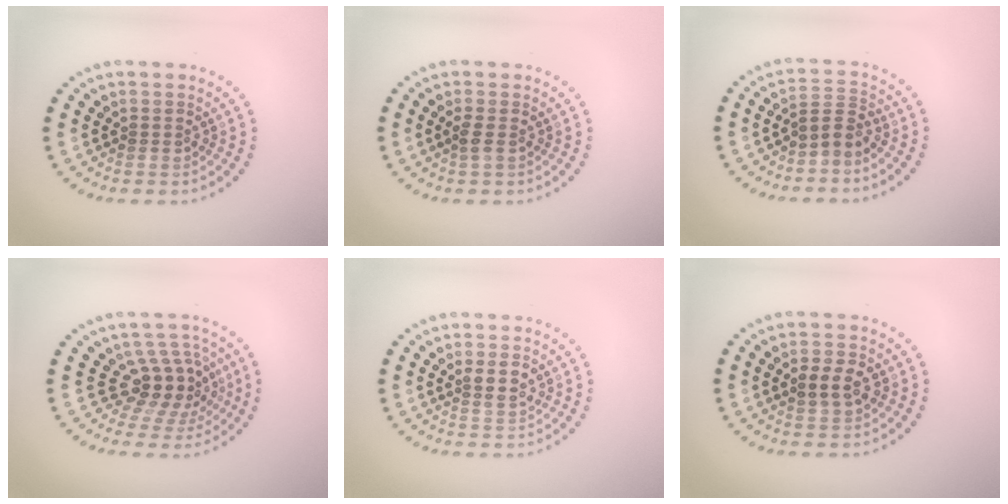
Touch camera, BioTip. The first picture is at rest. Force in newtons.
{"total": 1.0, "press": 0.9, "slide": 0.5}
{"total": 2.3, "press": 1.5, "slide": 1.7}
{"total": 4.1, "press": 3.5, "slide": 2.2}
{"total": 1.7, "press": 1.6, "slide": 0.5}
{"total": 2.7, "press": 2.7, "slide": 0.1}